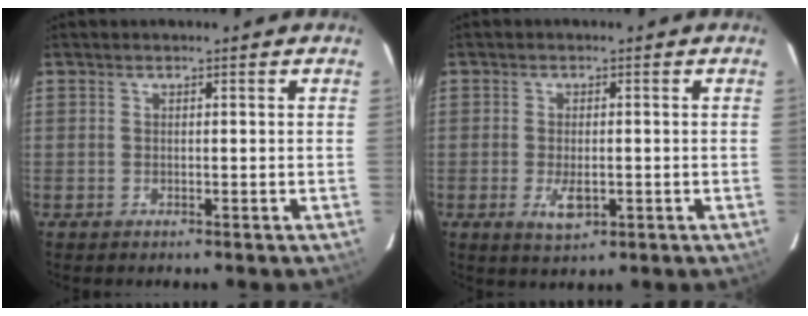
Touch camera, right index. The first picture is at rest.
{"total": 4.5, "force": [-1.4, 2.2, 3.7], "torque": [-0.072, -0.008, -0.020]}